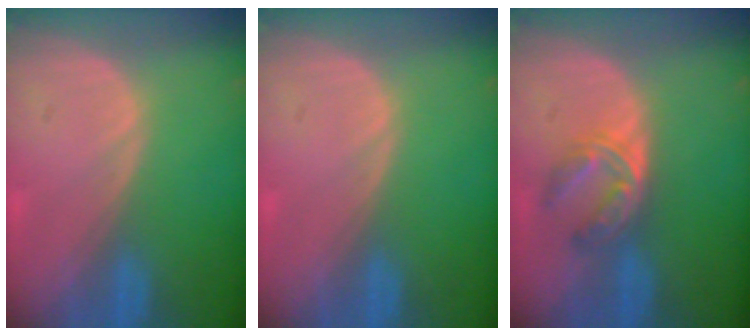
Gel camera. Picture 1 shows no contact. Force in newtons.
{"total": 0.0}
{"total": 6.0, "press": 4.9, "slide": 3.4}